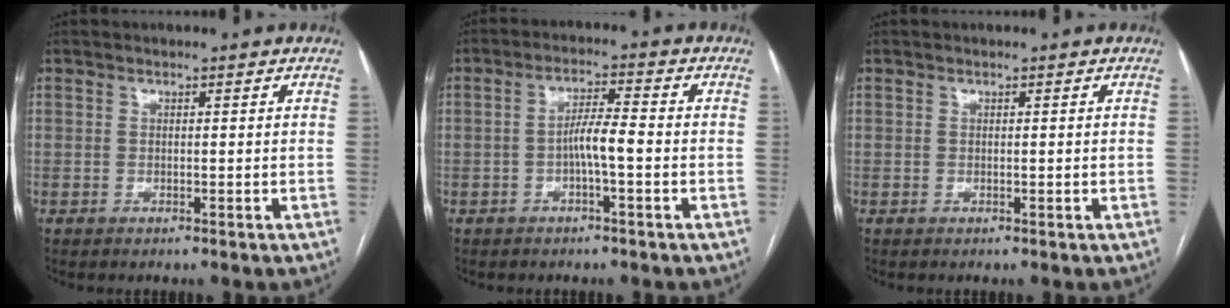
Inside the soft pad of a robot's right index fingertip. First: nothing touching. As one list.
[{"total": 4.4, "force": [-1.2, 0.3, 4.2], "torque": [-0.076, 0.010, -0.022]}, {"total": 0.0}]